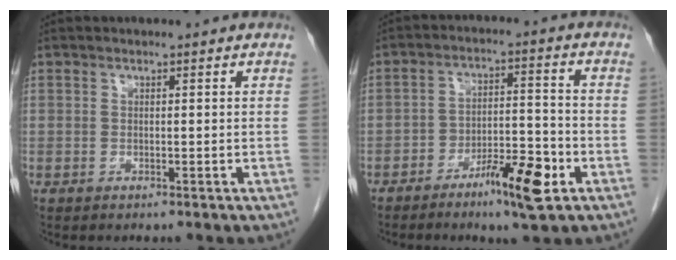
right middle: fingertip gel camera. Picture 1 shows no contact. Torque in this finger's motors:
{"motor_torque": [0.18, -0.41, 0.27, 0.02]}